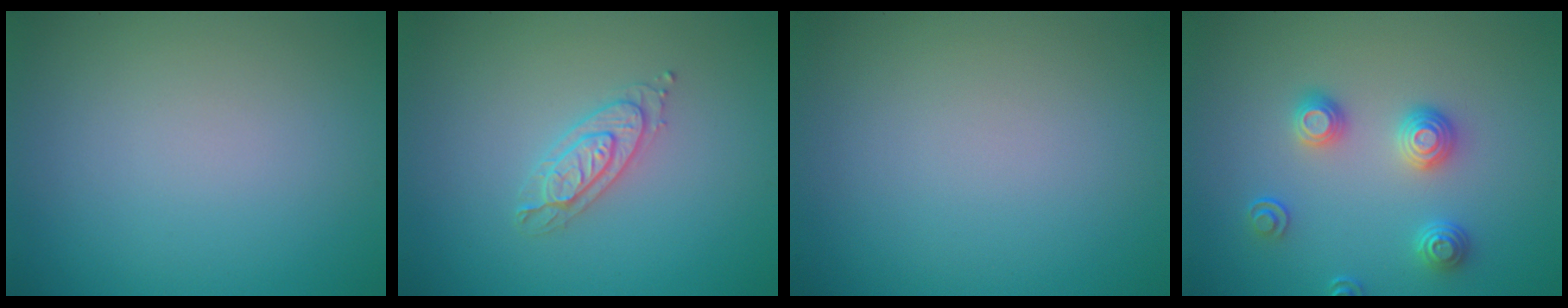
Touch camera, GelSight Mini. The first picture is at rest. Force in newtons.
{"total": 2.2, "press": 2.2, "slide": 0.3}
{"total": 0.0}
{"total": 3.0, "press": 2.6, "slide": 1.3}